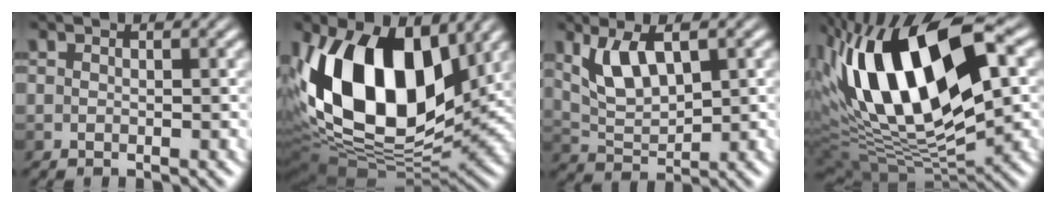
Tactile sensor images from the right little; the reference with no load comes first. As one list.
[{"total": 15.4, "force": [2.4, 9.2, 12.1], "torque": [-0.246, 0.005, 0.030]}, {"total": 4.8, "force": [1.1, 2.2, 4.1], "torque": [-0.080, -0.002, 0.020]}, {"total": 16.5, "force": [2.3, 7.0, 14.8], "torque": [-0.269, 0.029, 0.028]}]